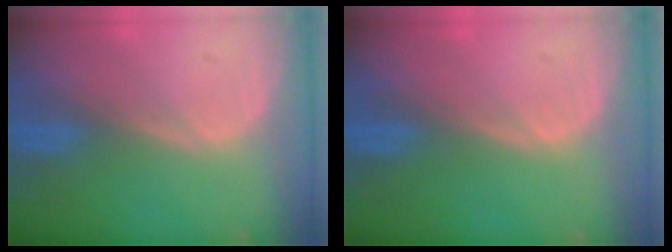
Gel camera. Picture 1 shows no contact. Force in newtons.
{"total": 0.0}